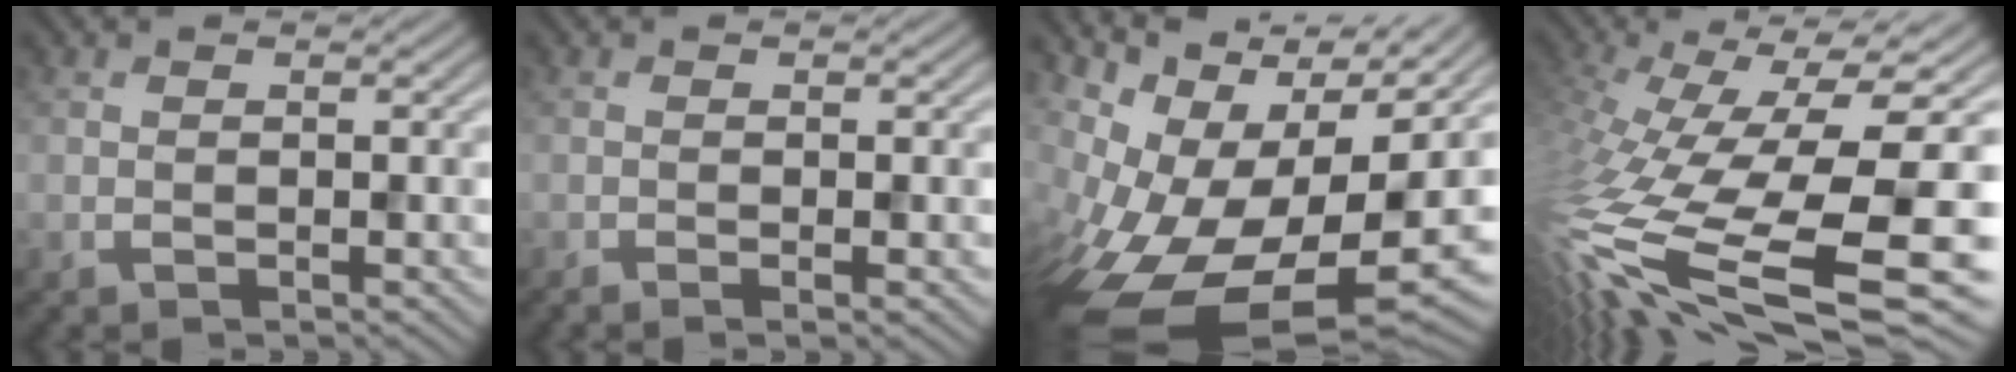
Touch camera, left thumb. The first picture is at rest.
{"total": 1.1, "force": [-0.5, 0.2, 1.0], "torque": [-0.013, -0.003, -0.012]}
{"total": 15.1, "force": [-4.3, 8.1, 12.0], "torque": [-0.248, -0.033, -0.049]}
{"total": 15.2, "force": [-5.2, 6.6, 12.7], "torque": [-0.296, -0.057, -0.056]}